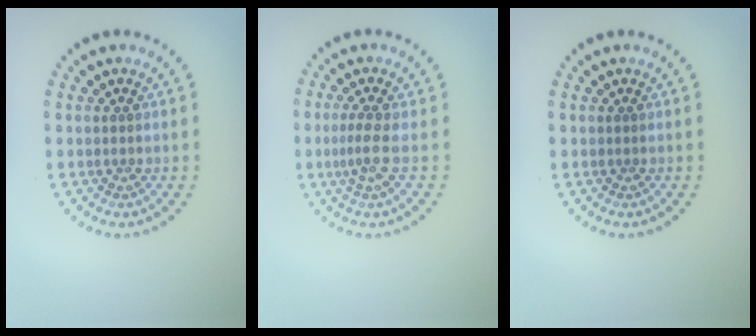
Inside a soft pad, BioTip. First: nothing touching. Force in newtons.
{"total": 1.8, "press": 1.4, "slide": 1.2}
{"total": 0.0}